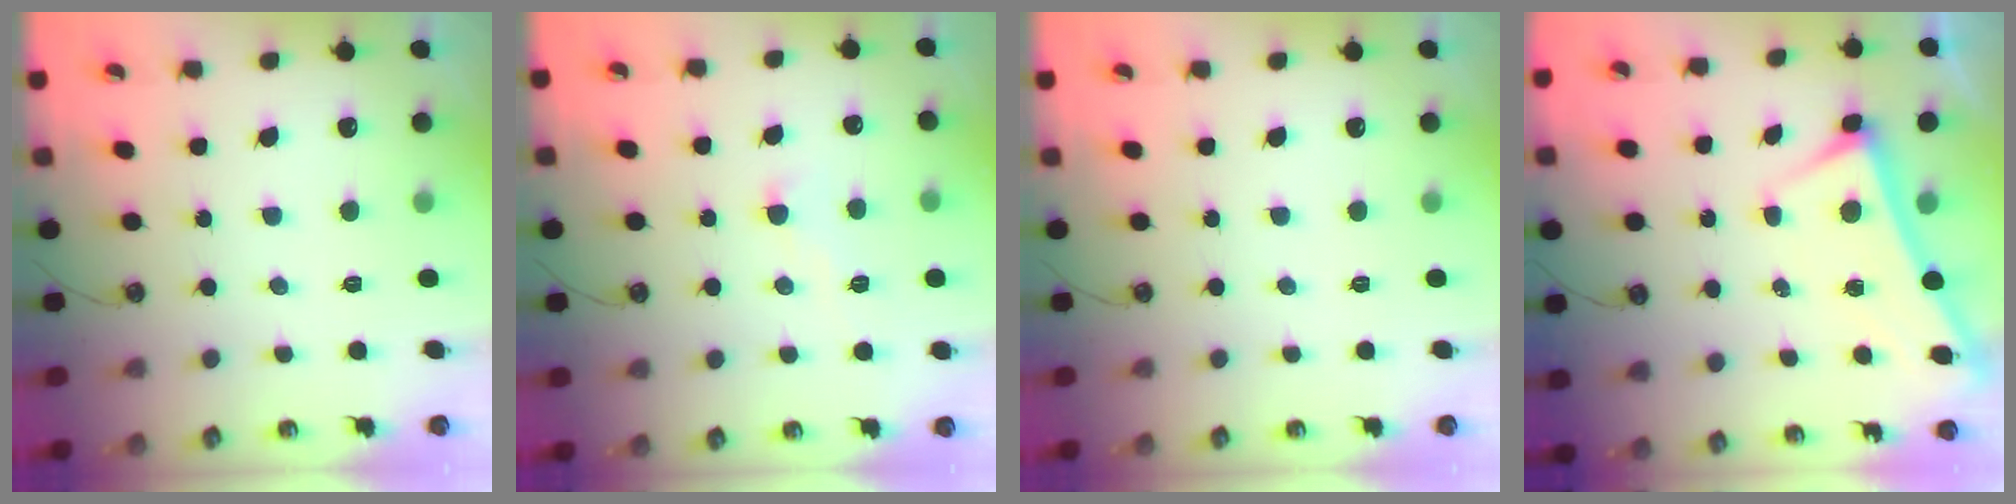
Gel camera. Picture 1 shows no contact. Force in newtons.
{"total": 1.2, "press": 1.0, "slide": 0.7}
{"total": 0.0}
{"total": 3.1, "press": 3.1, "slide": 0.1}